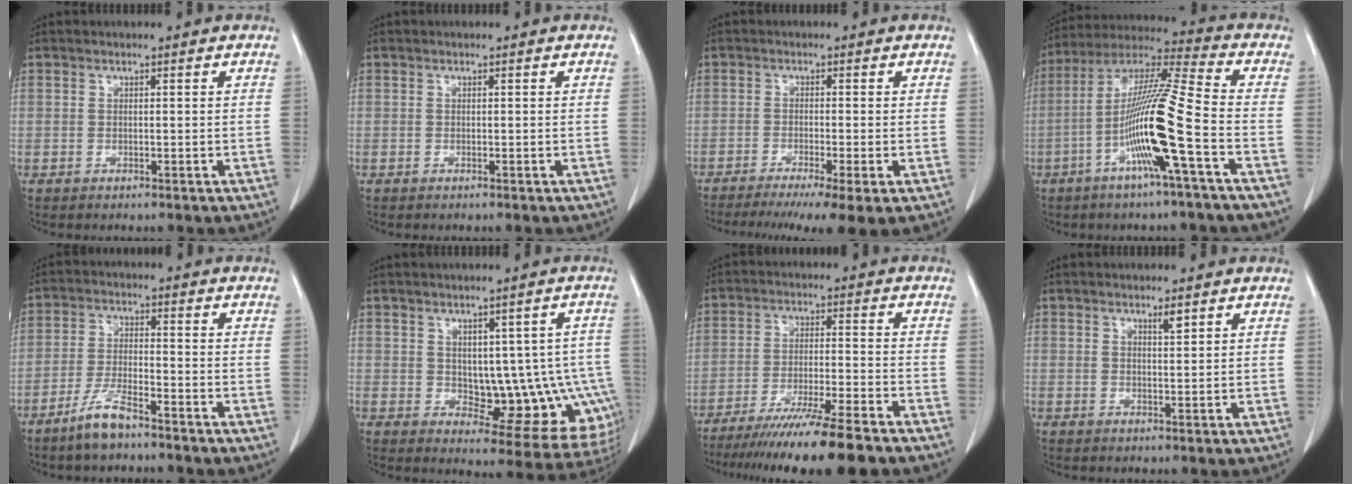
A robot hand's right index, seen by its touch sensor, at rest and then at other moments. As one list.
[{"total": 0.0}, {"total": 10.2, "force": [-7.4, 0.0, 7.1], "torque": [-0.096, -0.021, -0.115]}, {"total": 15.1, "force": [-4.7, -1.0, 14.3], "torque": [-0.275, 0.002, -0.099]}, {"total": 5.8, "force": [-4.5, 0.9, 3.6], "torque": [-0.080, -0.007, -0.089]}, {"total": 12.9, "force": [-0.7, 7.0, 10.8], "torque": [-0.104, 0.015, 0.008]}, {"total": 15.0, "force": [-12.1, -0.9, 8.8], "torque": [-0.141, -0.044, -0.194]}, {"total": 1.4, "force": [1.0, 0.1, 1.0], "torque": [-0.019, -0.005, 0.017]}]